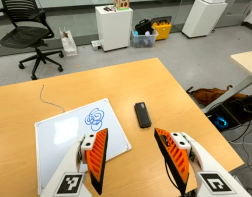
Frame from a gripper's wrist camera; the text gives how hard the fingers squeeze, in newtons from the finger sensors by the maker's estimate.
{"total": 0.0}